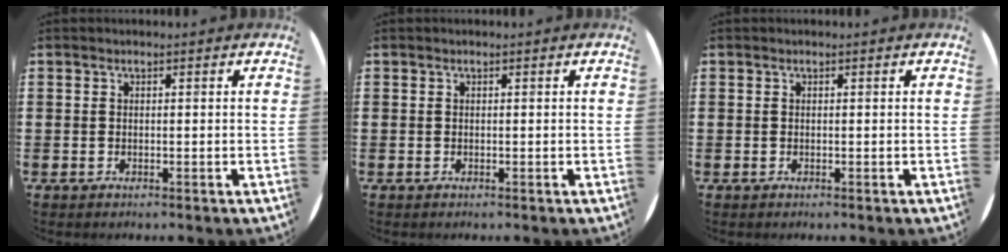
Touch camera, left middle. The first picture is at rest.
{"total": 0.0}
{"total": 0.0}